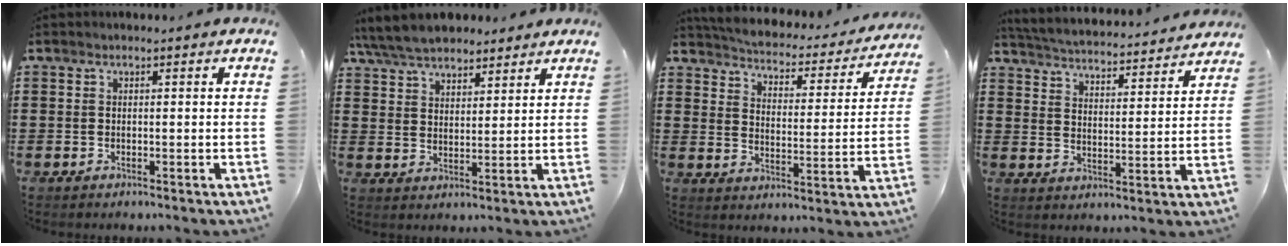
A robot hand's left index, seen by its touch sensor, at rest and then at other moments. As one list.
[{"total": 6.7, "force": [6.1, 2.1, 2.0], "torque": [-0.062, -0.008, 0.114]}, {"total": 3.2, "force": [3.1, 0.4, 0.7], "torque": [-0.034, -0.030, 0.044]}, {"total": 3.7, "force": [3.6, -0.5, 0.1], "torque": [-0.025, -0.037, 0.056]}]